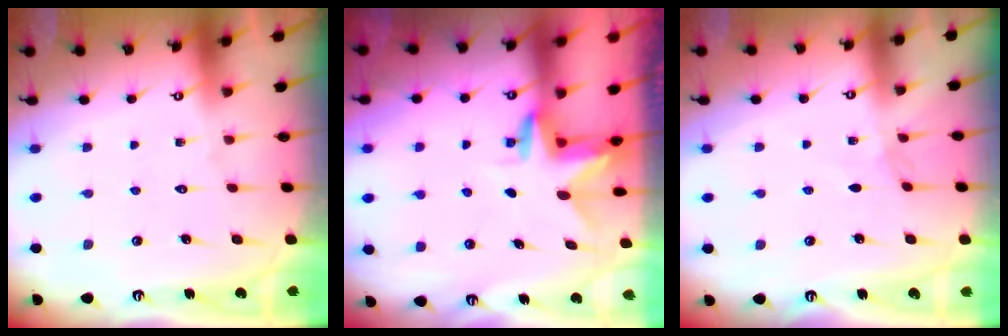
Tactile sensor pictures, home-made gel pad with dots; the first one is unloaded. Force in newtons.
{"total": 3.0, "press": 3.0, "slide": 0.2}
{"total": 2.4, "press": 2.3, "slide": 0.4}